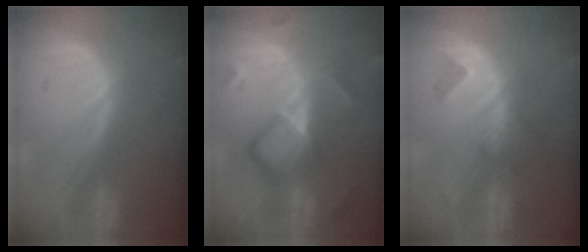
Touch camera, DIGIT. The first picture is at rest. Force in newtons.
{"total": 7.7, "press": 7.7, "slide": 0.7}
{"total": 4.9, "press": 4.4, "slide": 2.1}